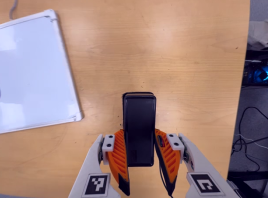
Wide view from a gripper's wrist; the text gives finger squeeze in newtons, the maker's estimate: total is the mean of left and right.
{"total": 4.1, "left": 2.7, "right": 5.4}